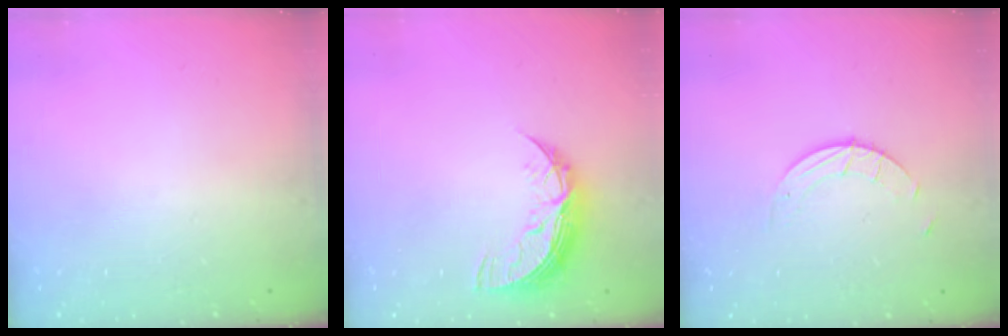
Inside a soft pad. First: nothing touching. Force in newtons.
{"total": 9.1, "press": 9.1, "slide": 0.4}
{"total": 2.7, "press": 2.7, "slide": 0.3}